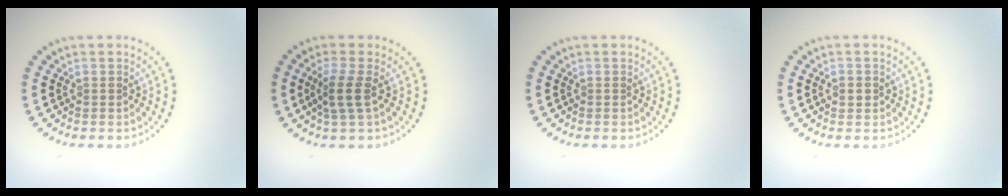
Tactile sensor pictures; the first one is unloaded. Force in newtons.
{"total": 2.3, "press": 1.9, "slide": 1.3}
{"total": 0.0}
{"total": 1.0, "press": 1.0, "slide": 0.3}